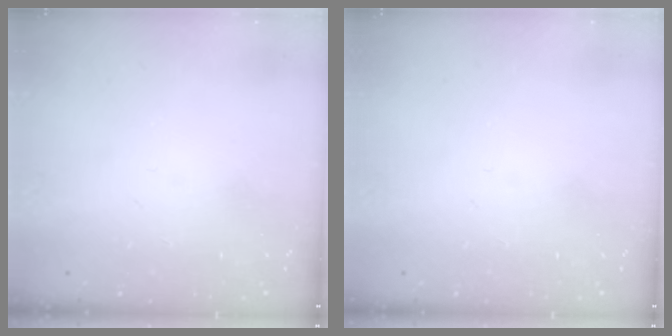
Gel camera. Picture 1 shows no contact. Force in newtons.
{"total": 0.0}